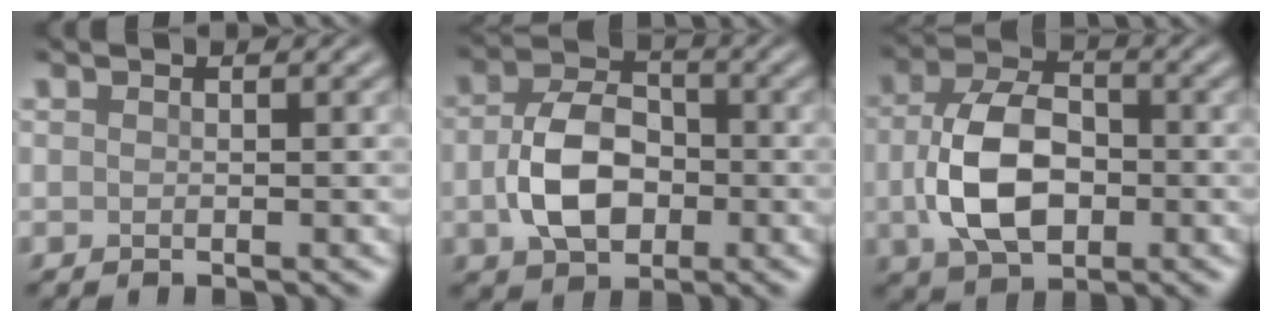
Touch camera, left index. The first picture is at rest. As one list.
[{"total": 6.4, "force": [-1.0, 4.4, 4.5], "torque": [-0.096, 0.000, -0.021]}, {"total": 7.6, "force": [-0.8, 4.9, 5.7], "torque": [-0.124, 0.000, -0.017]}]